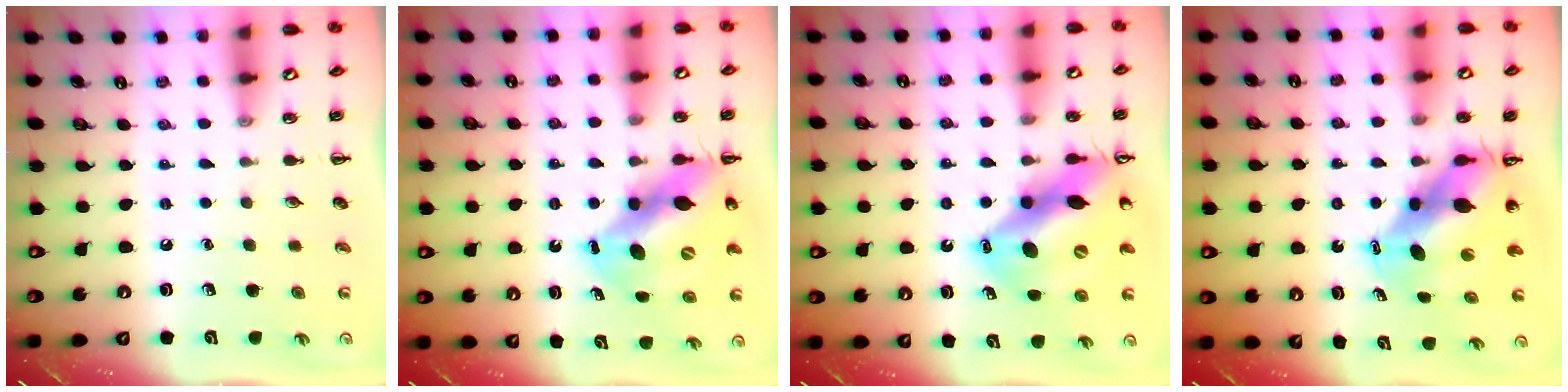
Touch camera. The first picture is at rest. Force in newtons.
{"total": 11.8, "press": 11.4, "slide": 3.1}
{"total": 17.2, "press": 16.3, "slide": 5.5}
{"total": 10.1, "press": 9.7, "slide": 2.8}